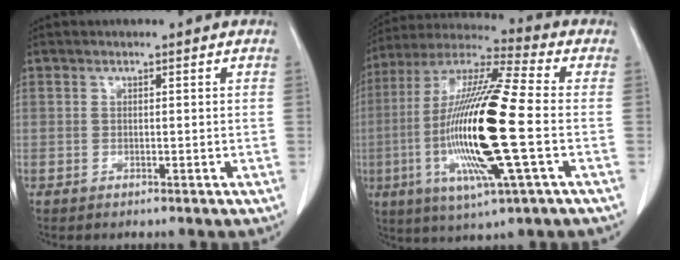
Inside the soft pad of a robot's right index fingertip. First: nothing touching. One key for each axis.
{"total": 20.7, "fx": -3.5, "fy": 1.4, "fz": 20.3, "tx": -0.420, "ty": -0.013, "tz": -0.070}